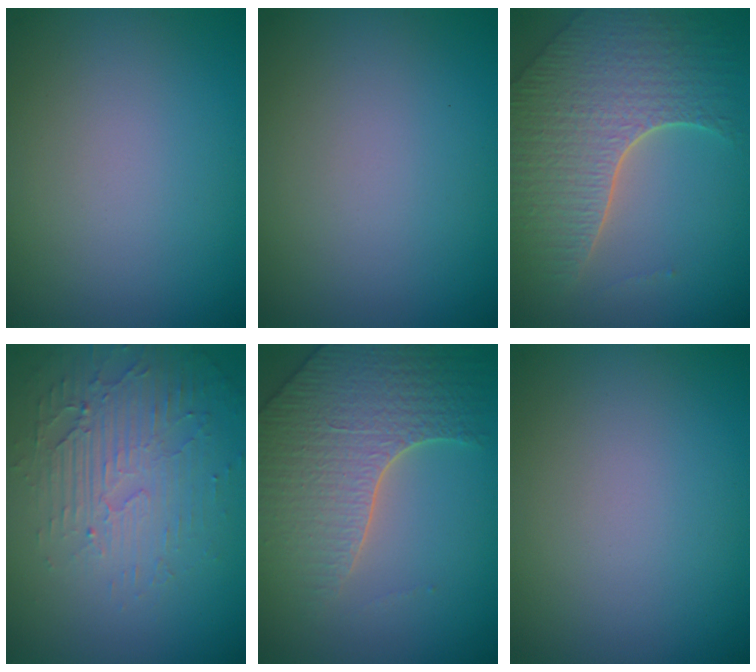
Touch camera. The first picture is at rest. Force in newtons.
{"total": 0.0}
{"total": 7.6, "press": 5.3, "slide": 5.5}
{"total": 4.3, "press": 3.2, "slide": 2.8}
{"total": 5.5, "press": 4.8, "slide": 2.6}
{"total": 0.0}